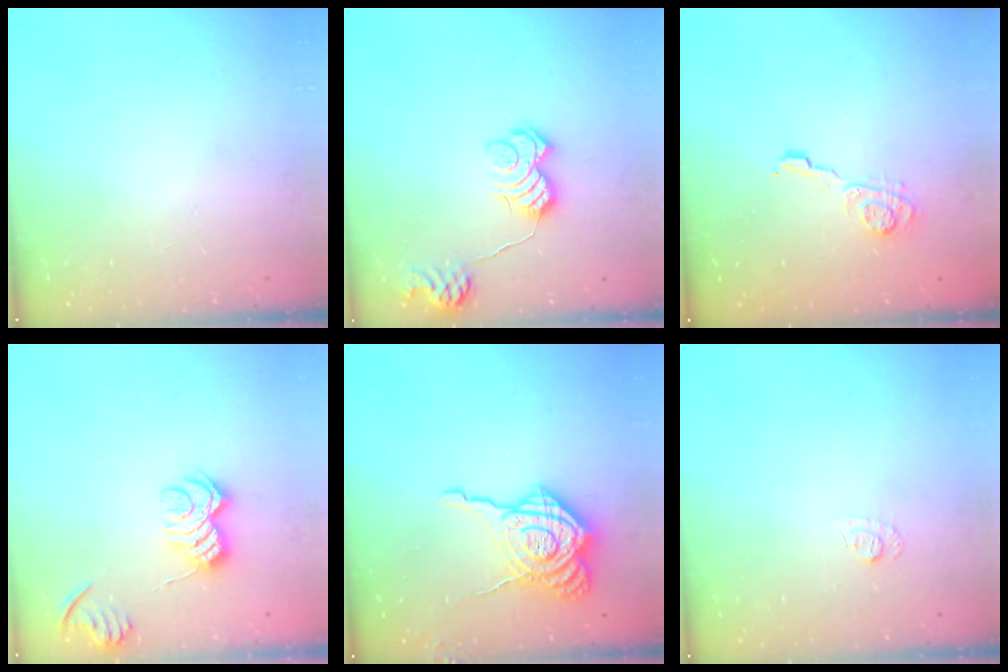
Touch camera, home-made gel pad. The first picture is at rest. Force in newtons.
{"total": 11.1, "press": 11.0, "slide": 0.7}
{"total": 5.3, "press": 5.2, "slide": 0.8}
{"total": 10.7, "press": 10.7, "slide": 0.3}
{"total": 15.0, "press": 15.0, "slide": 1.2}
{"total": 5.5, "press": 5.4, "slide": 0.6}